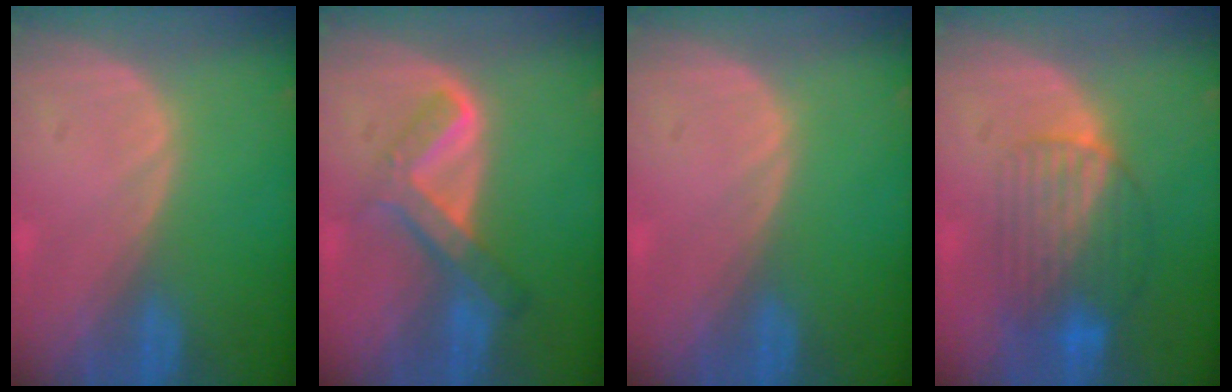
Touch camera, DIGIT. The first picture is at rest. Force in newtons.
{"total": 6.7, "press": 5.7, "slide": 3.5}
{"total": 0.0}
{"total": 8.0, "press": 7.6, "slide": 2.7}